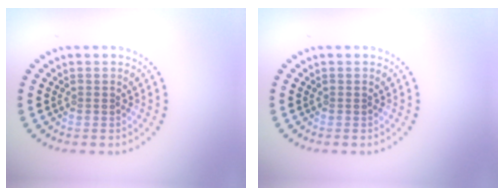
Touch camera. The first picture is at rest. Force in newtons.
{"total": 0.0}